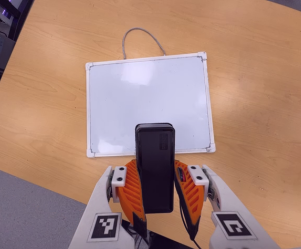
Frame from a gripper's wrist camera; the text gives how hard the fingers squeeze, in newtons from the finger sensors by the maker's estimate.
{"total": 6.2, "left": 5.5, "right": 6.9}